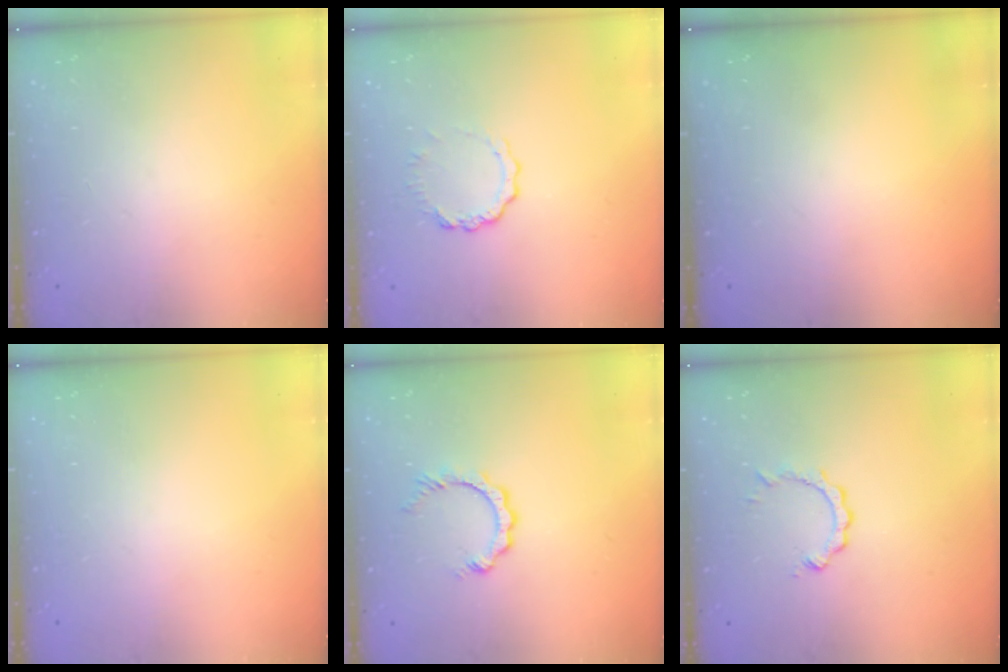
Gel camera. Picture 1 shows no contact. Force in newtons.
{"total": 5.3, "press": 5.2, "slide": 0.6}
{"total": 0.0}
{"total": 0.0}
{"total": 3.1, "press": 3.0, "slide": 0.5}
{"total": 3.2, "press": 3.2, "slide": 0.3}